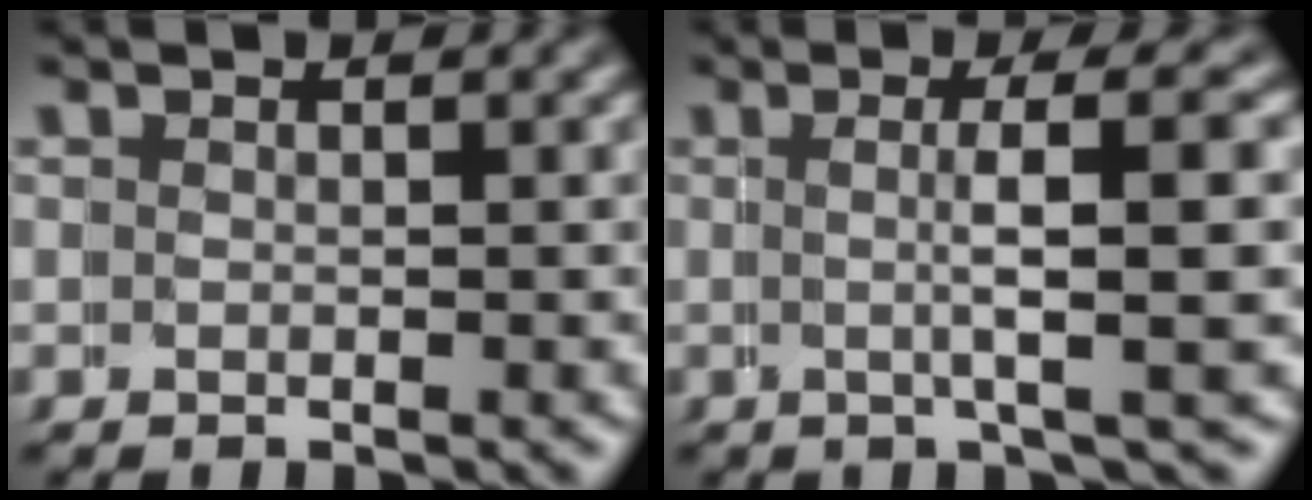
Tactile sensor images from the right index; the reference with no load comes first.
{"total": 3.7, "force": [0.6, -1.7, 3.3], "torque": [-0.038, 0.006, 0.011]}